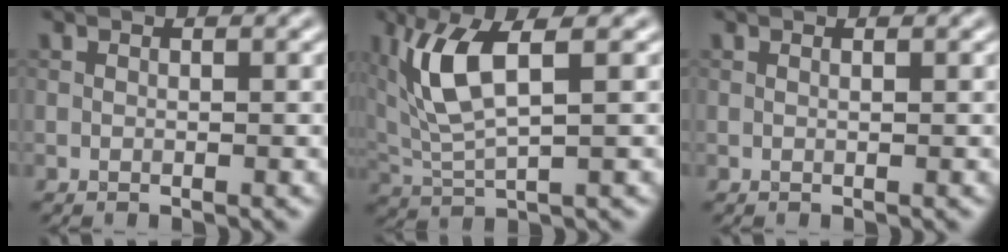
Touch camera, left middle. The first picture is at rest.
{"total": 5.9, "force": [2.0, 1.7, 5.3], "torque": [-0.129, 0.001, 0.043]}
{"total": 0.0}